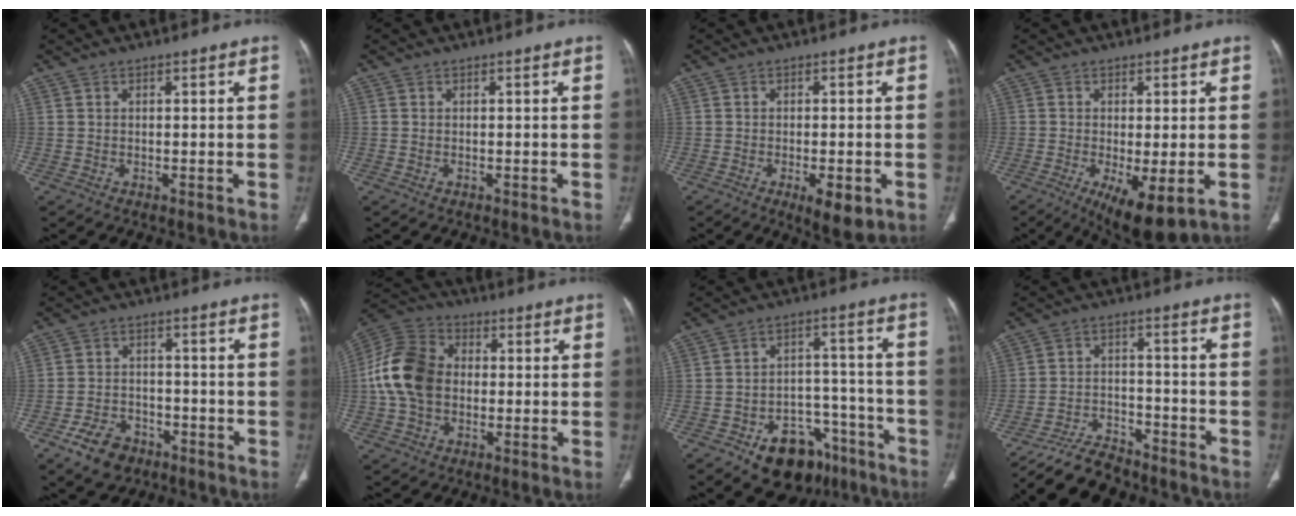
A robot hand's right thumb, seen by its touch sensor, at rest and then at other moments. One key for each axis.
{"total": 0.0}
{"total": 6.0, "fx": -2.4, "fy": 2.1, "fz": 5.1, "tx": -0.073, "ty": -0.005, "tz": -0.028}
{"total": 9.4, "fx": -3.2, "fy": 3.2, "fz": 8.2, "tx": -0.133, "ty": -0.019, "tz": -0.043}
{"total": 7.7, "fx": -4.7, "fy": 5.2, "fz": 3.3, "tx": -0.046, "ty": 0.029, "tz": -0.076}
{"total": 14.7, "fx": -0.2, "fy": 11.0, "fz": 9.8, "tx": -0.185, "ty": 0.029, "tz": -0.011}
{"total": 15.0, "fx": -9.3, "fy": 9.4, "fz": 7.0, "tx": -0.054, "ty": 0.081, "tz": -0.128}
{"total": 10.7, "fx": -9.5, "fy": 4.0, "fz": 2.7, "tx": -0.044, "ty": 0.055, "tz": -0.162}